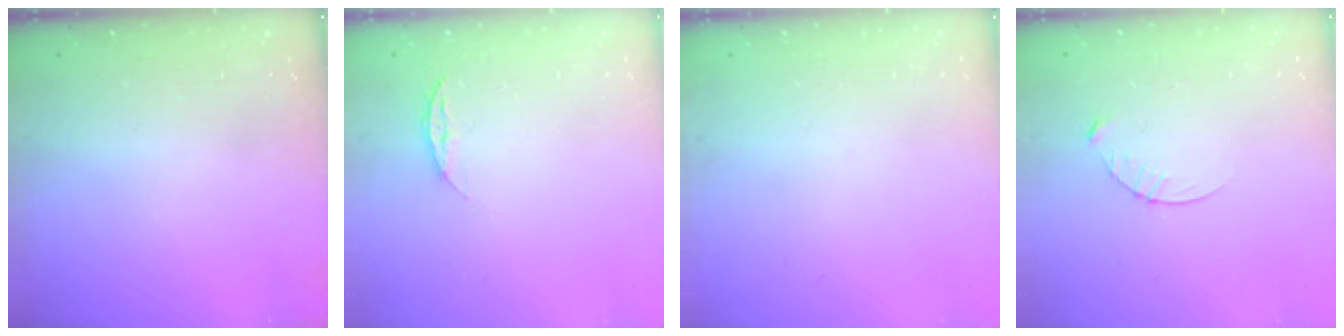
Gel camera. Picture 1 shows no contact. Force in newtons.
{"total": 5.1, "press": 5.1, "slide": 0.7}
{"total": 0.0}
{"total": 3.6, "press": 3.6, "slide": 0.5}